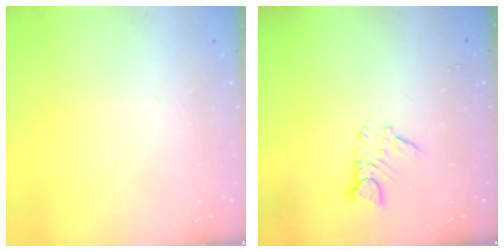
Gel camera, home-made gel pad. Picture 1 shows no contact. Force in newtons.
{"total": 4.2, "press": 4.2, "slide": 0.4}